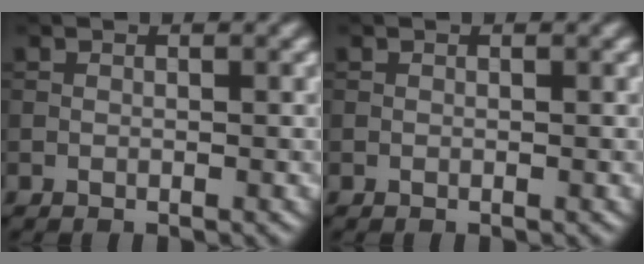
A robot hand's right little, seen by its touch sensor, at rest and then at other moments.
{"total": 0.0}